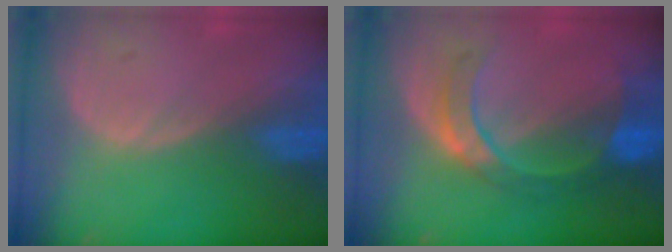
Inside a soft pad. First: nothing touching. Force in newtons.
{"total": 6.2, "press": 6.1, "slide": 0.7}